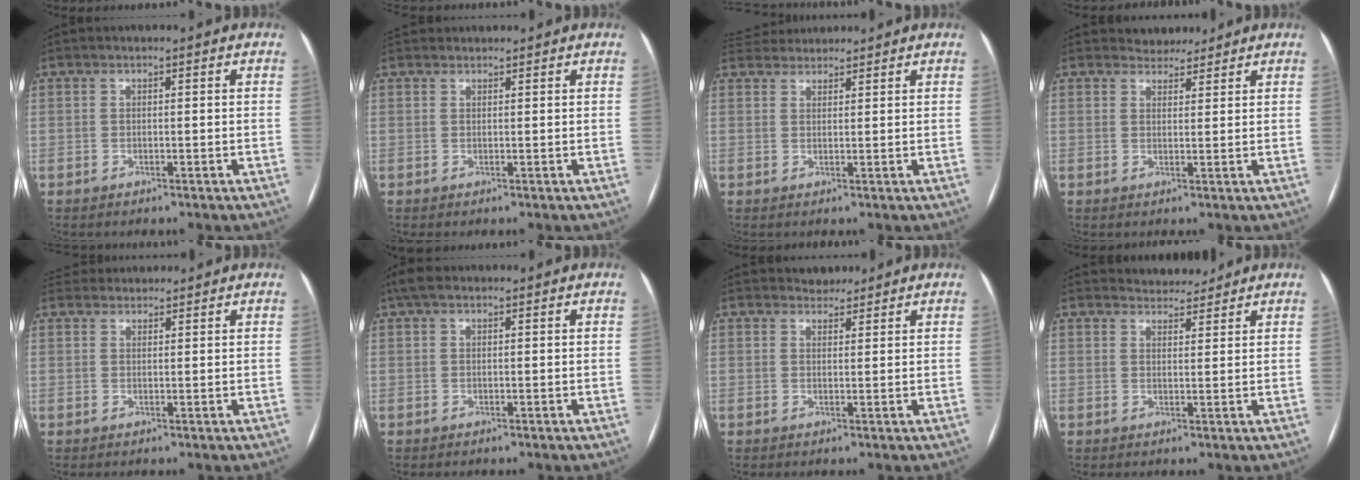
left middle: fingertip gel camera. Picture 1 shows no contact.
{"total": 3.3, "force": [3.1, 0.9, 0.5], "torque": [-0.005, 0.036, 0.051]}
{"total": 4.7, "force": [4.6, 1.1, 0.4], "torque": [-0.008, 0.034, 0.080]}
{"total": 2.9, "force": [2.6, 1.1, -0.2], "torque": [0.003, 0.006, 0.041]}
{"total": 3.2, "force": [3.1, 0.9, -0.2], "torque": [0.002, 0.029, 0.054]}
{"total": 2.6, "force": [1.7, 1.1, 1.6], "torque": [-0.036, 0.030, 0.034]}
{"total": 2.0, "force": [1.8, 0.8, -0.3], "torque": [0.003, 0.005, 0.028]}
{"total": 3.6, "force": [3.5, 0.9, -0.1], "torque": [0.001, 0.006, 0.052]}